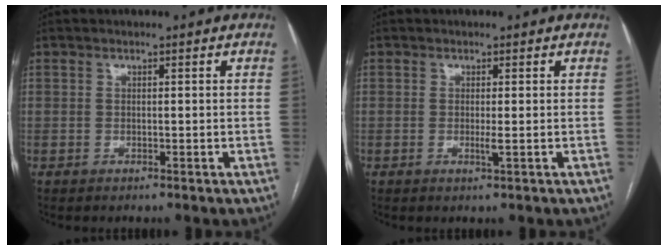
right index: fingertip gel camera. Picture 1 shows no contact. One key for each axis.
{"total": 1.3, "fx": -0.1, "fy": -0.1, "fz": 1.2, "tx": -0.026, "ty": -0.005, "tz": -0.002}